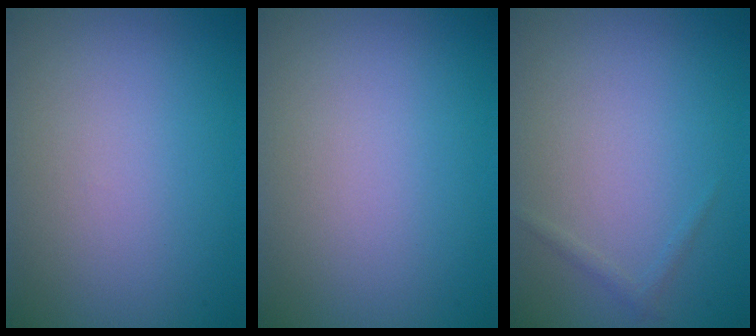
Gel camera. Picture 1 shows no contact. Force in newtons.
{"total": 0.0}
{"total": 0.6, "press": 0.6, "slide": 0.1}